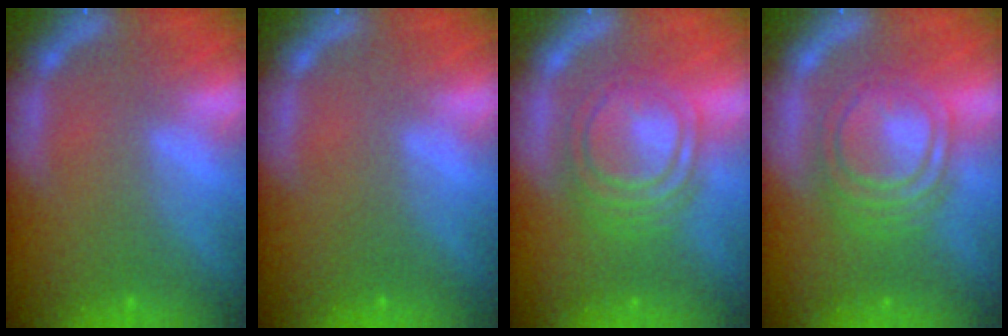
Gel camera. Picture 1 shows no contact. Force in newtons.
{"total": 0.0}
{"total": 8.6}
{"total": 8.6}